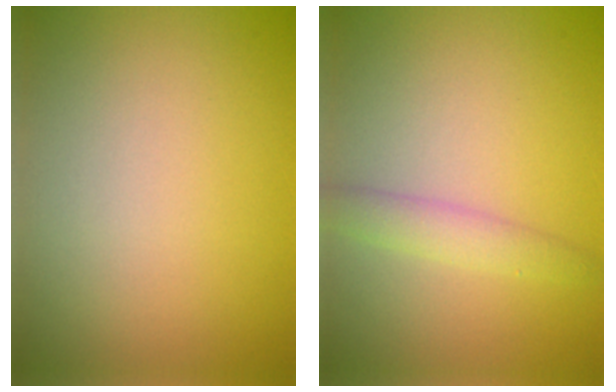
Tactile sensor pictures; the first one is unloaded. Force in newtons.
{"total": 2.2, "press": 2.2, "slide": 0.1}